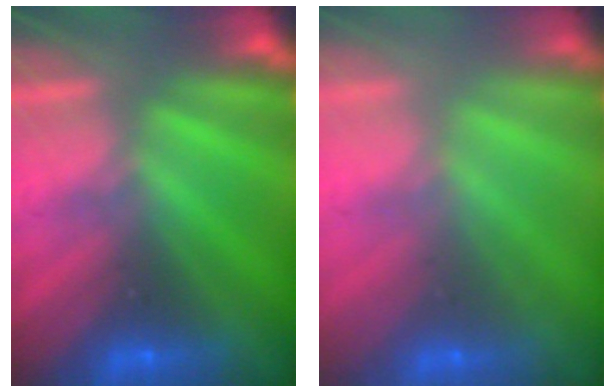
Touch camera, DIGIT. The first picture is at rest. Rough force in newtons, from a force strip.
{"total": 2.7}